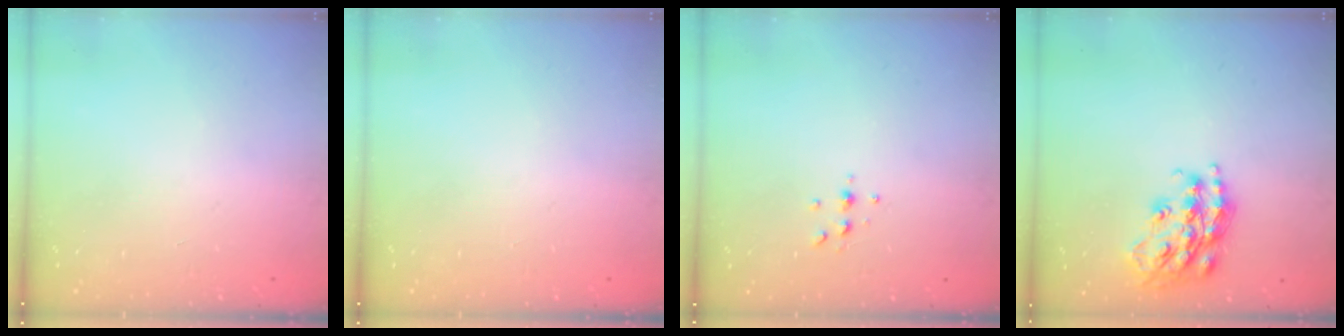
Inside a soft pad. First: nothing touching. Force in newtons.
{"total": 0.0}
{"total": 4.4, "press": 4.3, "slide": 0.5}
{"total": 17.5, "press": 17.5, "slide": 1.0}